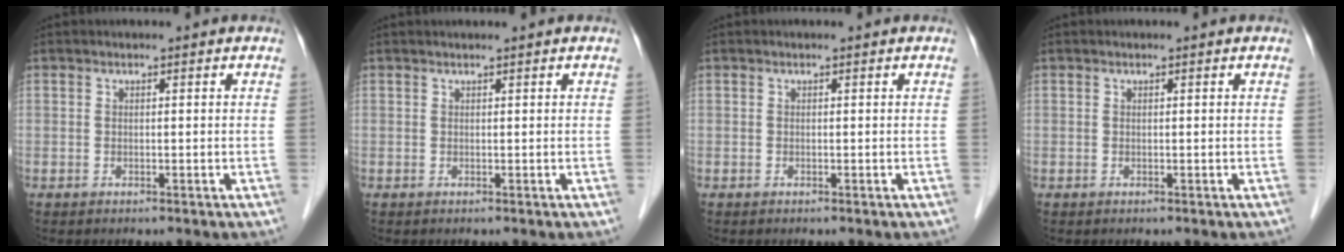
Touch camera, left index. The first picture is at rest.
{"total": 0.8, "force": [0.7, -0.1, 0.4], "torque": [-0.005, 0.008, 0.015]}
{"total": 0.0}
{"total": 0.0}